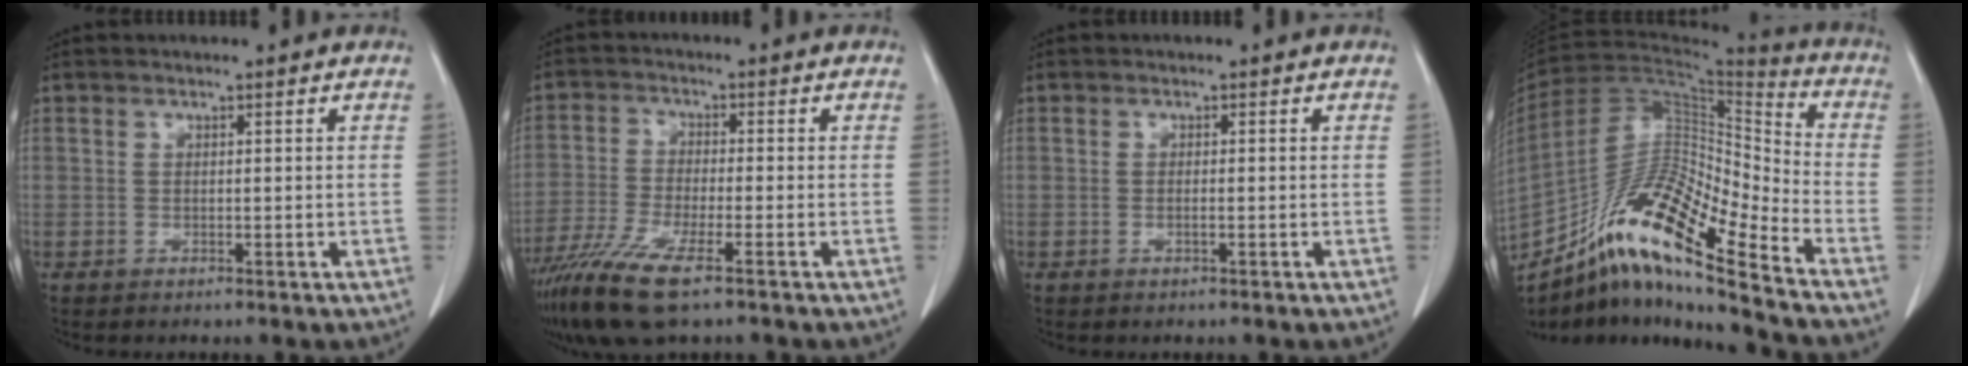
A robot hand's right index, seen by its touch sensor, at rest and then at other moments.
{"total": 10.2, "force": [-6.5, 1.6, 7.7], "torque": [-0.153, -0.025, -0.117]}
{"total": 0.6, "force": [-0.2, 0.0, 0.6], "torque": [-0.013, 0.000, -0.002]}
{"total": 19.1, "force": [-13.6, 1.6, 13.2], "torque": [-0.256, 0.001, -0.249]}